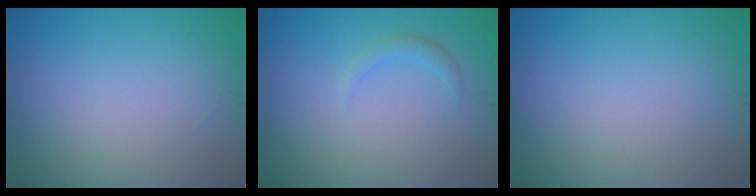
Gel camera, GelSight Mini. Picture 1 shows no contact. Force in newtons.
{"total": 1.1, "press": 1.1, "slide": 0.1}
{"total": 0.0}